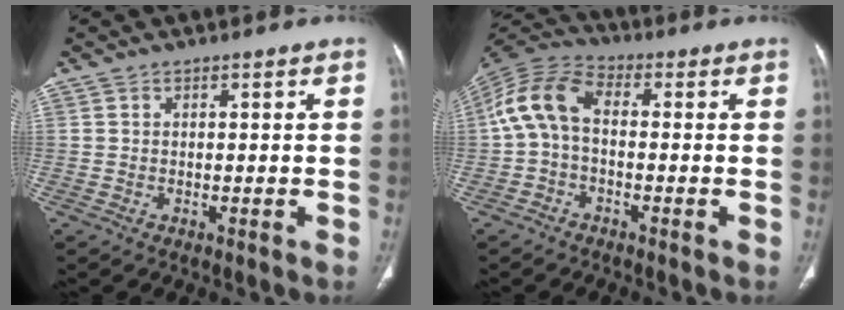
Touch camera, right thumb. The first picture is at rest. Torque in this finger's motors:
{"motor_torque": [-0.35, 0.88, 1.19, -0.41, 0.18]}